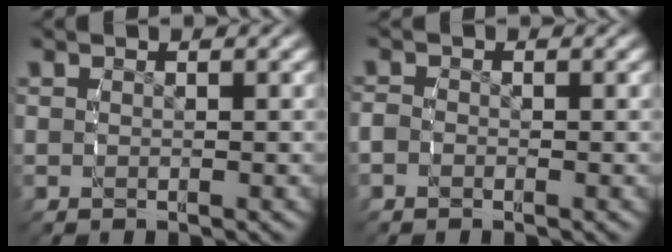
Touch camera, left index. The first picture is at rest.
{"total": 1.3, "force": [-0.6, 1.1, 0.4], "torque": [-0.014, 0.001, -0.017]}